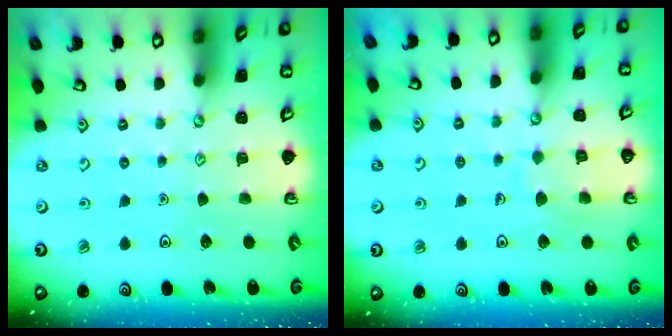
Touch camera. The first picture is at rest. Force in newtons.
{"total": 6.9, "press": 6.9, "slide": 0.7}